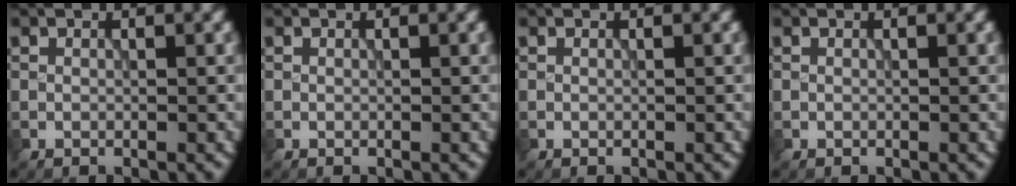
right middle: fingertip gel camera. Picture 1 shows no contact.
{"total": 0.0}
{"total": 0.0}
{"total": 0.0}